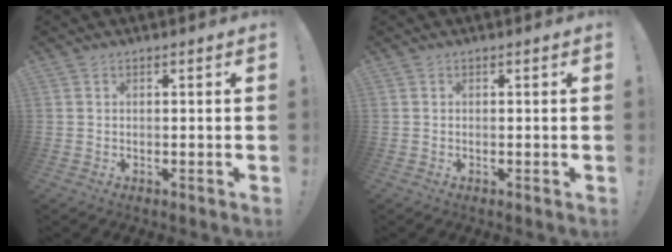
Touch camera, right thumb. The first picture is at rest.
{"total": 0.0}